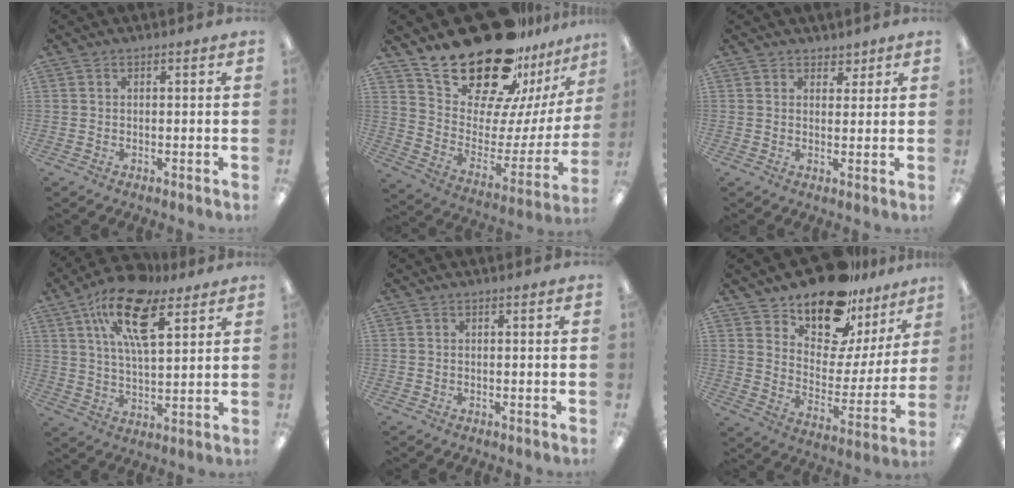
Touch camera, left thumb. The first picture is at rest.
{"total": 27.9, "force": [21.7, 11.9, 12.9], "torque": [-0.206, -0.151, 0.393]}
{"total": 2.9, "force": [2.2, 2.0, 0.3], "torque": [0.006, -0.008, 0.038]}
{"total": 17.7, "force": [9.9, 7.8, 12.5], "torque": [-0.221, -0.028, 0.172]}
{"total": 0.0}
{"total": 16.9, "force": [13.8, 7.6, 6.1], "torque": [-0.108, -0.108, 0.247]}